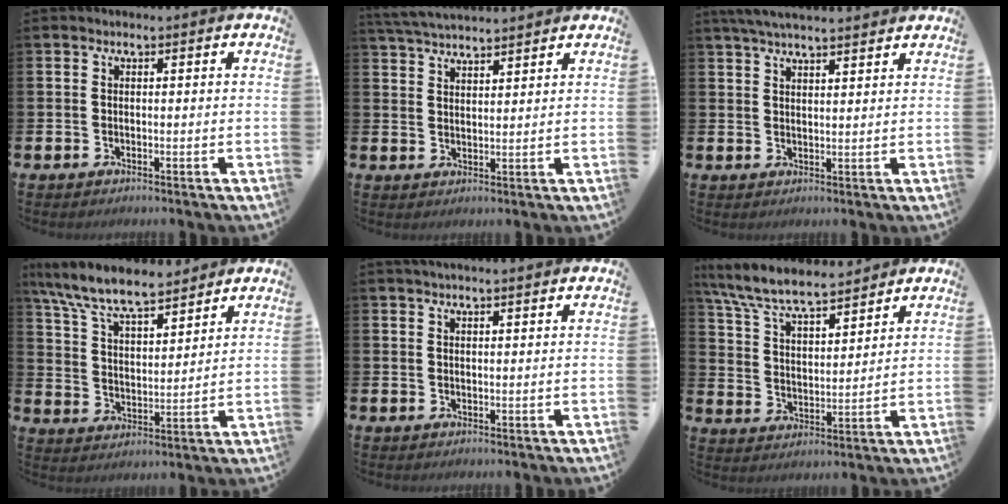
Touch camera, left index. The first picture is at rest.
{"total": 4.4, "force": [4.3, 0.4, 0.7], "torque": [-0.030, -0.020, 0.078]}
{"total": 4.6, "force": [4.3, 0.3, 1.4], "torque": [-0.034, -0.012, 0.079]}
{"total": 8.6, "force": [7.9, 1.6, 3.2], "torque": [-0.093, -0.044, 0.140]}
{"total": 1.8, "force": [1.7, -0.1, 0.6], "torque": [-0.010, -0.005, 0.031]}
{"total": 7.9, "force": [7.3, 1.2, 2.8], "torque": [-0.081, -0.045, 0.128]}